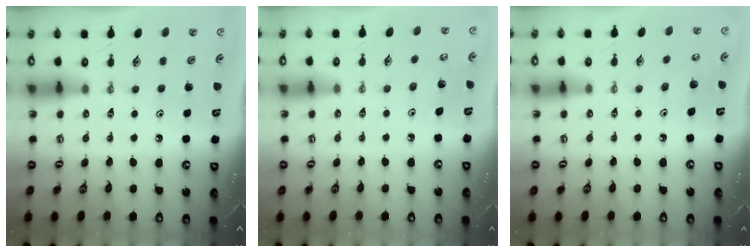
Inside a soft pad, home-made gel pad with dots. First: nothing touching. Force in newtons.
{"total": 3.6, "press": 3.5, "slide": 0.3}
{"total": 6.4, "press": 6.3, "slide": 0.5}